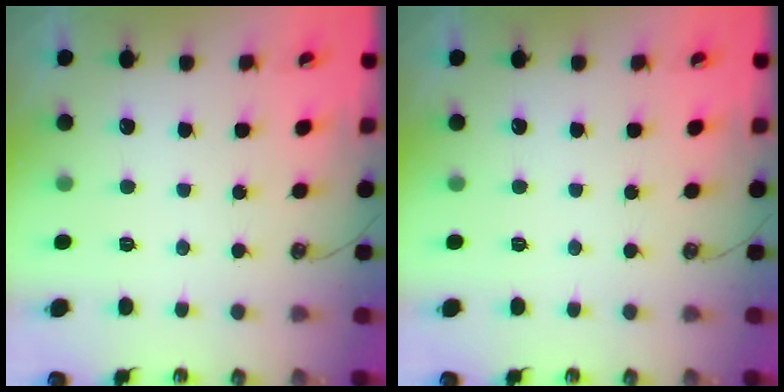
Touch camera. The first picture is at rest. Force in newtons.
{"total": 0.0}